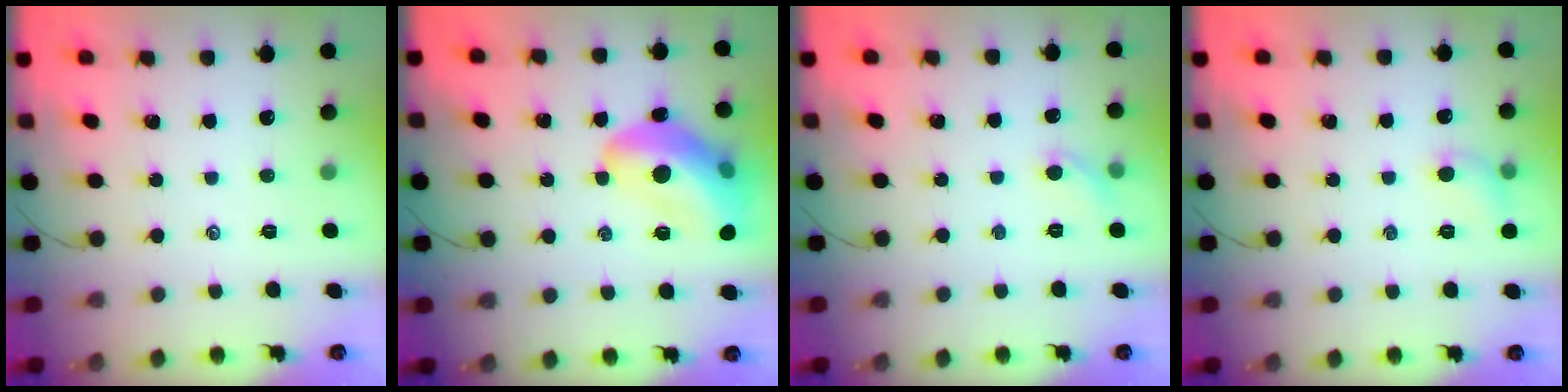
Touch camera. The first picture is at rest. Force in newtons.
{"total": 17.4, "press": 17.3, "slide": 1.9}
{"total": 4.5, "press": 4.3, "slide": 1.6}
{"total": 5.5, "press": 5.4, "slide": 1.1}